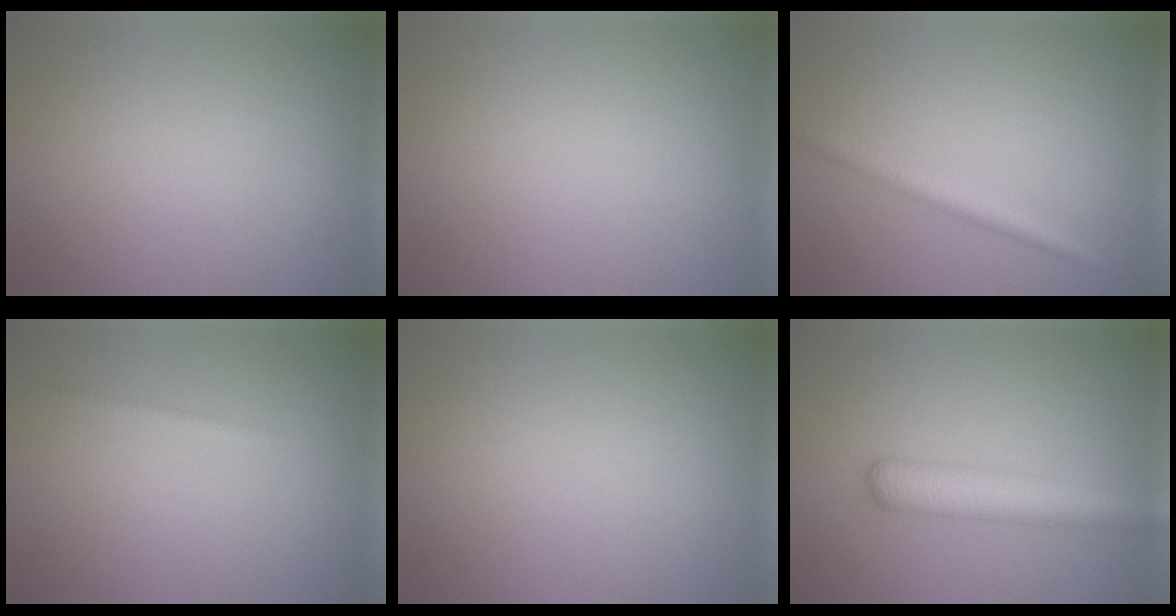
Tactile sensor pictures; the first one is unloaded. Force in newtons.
{"total": 0.0}
{"total": 2.0, "press": 2.0, "slide": 0.1}
{"total": 0.6, "press": 0.6, "slide": 0.0}
{"total": 0.0}
{"total": 4.7, "press": 4.7, "slide": 0.2}